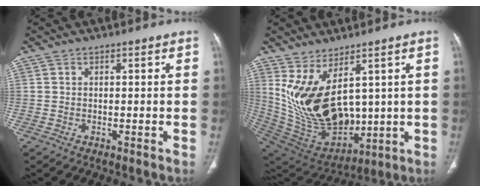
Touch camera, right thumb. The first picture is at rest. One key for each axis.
{"total": 18.6, "fx": 4.6, "fy": 10.2, "fz": 14.9, "tx": -0.265, "ty": -0.045, "tz": 0.128}